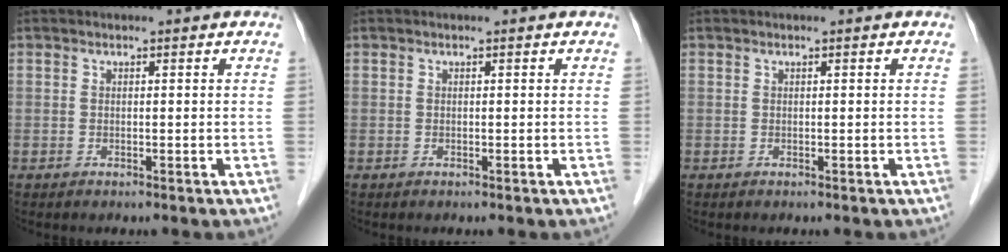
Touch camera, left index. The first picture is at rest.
{"total": 0.0}
{"total": 0.0}